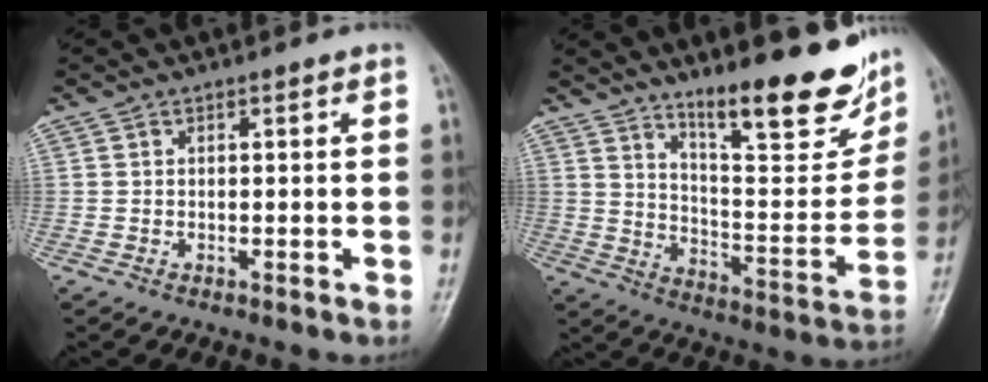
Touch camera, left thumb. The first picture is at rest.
{"total": 20.7, "force": [14.1, 5.6, 14.1], "torque": [-0.152, -0.088, 0.217]}